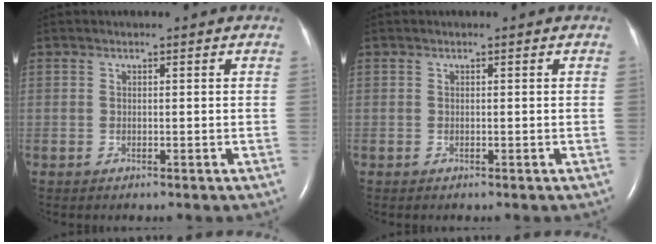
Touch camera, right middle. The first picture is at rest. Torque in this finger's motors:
{"motor_torque": [0.07, -0.09, 0.00, 0.00]}